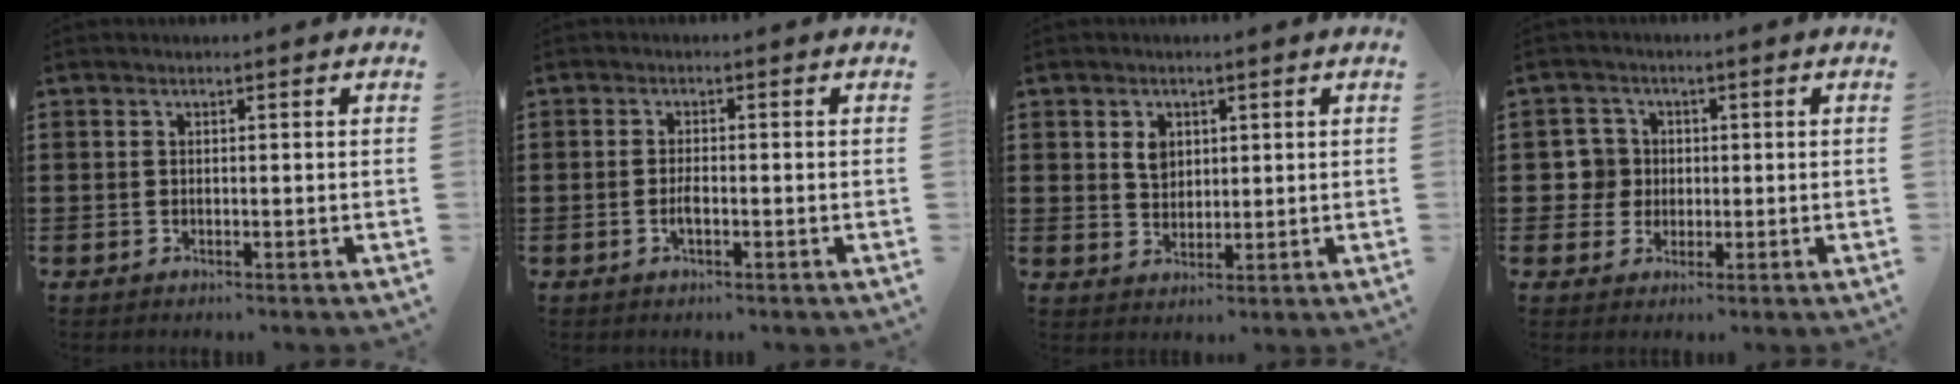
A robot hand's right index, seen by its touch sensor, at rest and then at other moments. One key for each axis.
{"total": 2.0, "fx": -0.7, "fy": 0.6, "fz": 1.7, "tx": -0.034, "ty": 0.000, "tz": -0.012}
{"total": 3.0, "fx": 1.3, "fy": 2.2, "fz": 1.6, "tx": -0.032, "ty": 0.004, "tz": 0.021}
{"total": 4.4, "fx": 0.0, "fy": 4.3, "fz": 1.1, "tx": -0.039, "ty": 0.013, "tz": -0.001}